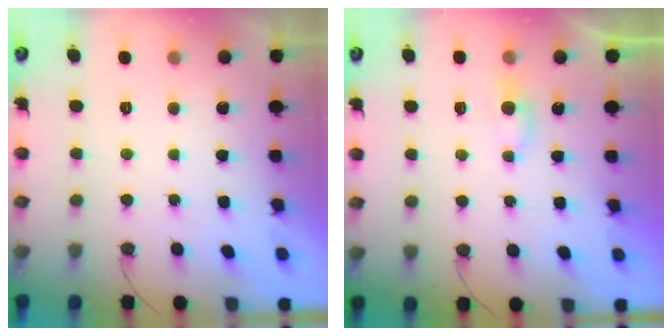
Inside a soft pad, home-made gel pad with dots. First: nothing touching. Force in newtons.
{"total": 2.7, "press": 2.6, "slide": 0.5}